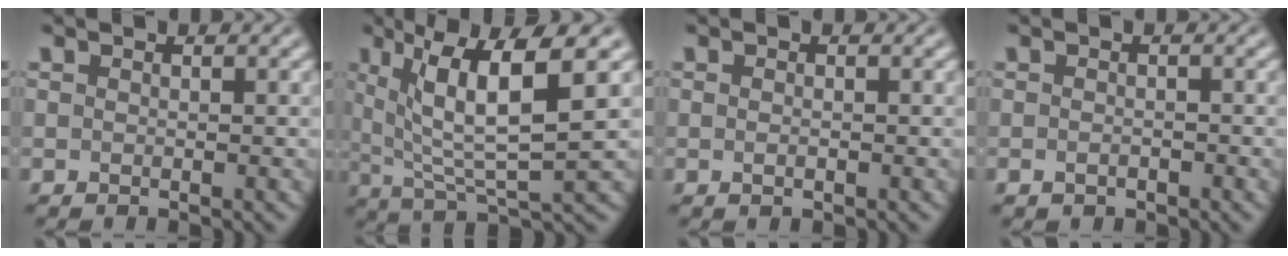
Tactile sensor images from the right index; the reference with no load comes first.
{"total": 8.5, "force": [2.1, 3.3, 7.6], "torque": [-0.125, -0.005, 0.046]}
{"total": 0.6, "force": [-0.3, -0.3, 0.4], "torque": [-0.008, -0.008, 0.001]}
{"total": 0.9, "force": [-0.8, 0.2, 0.3], "torque": [-0.010, -0.010, -0.008]}